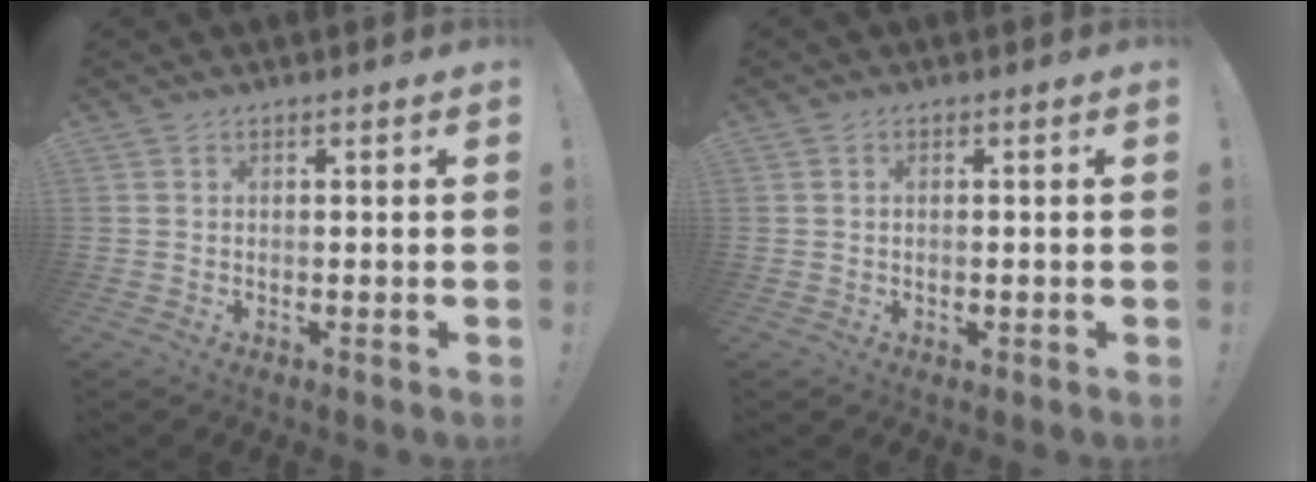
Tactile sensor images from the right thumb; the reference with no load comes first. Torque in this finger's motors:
{"motor_torque": [-0.19, -0.32, 0.08, 0.17, -0.02]}